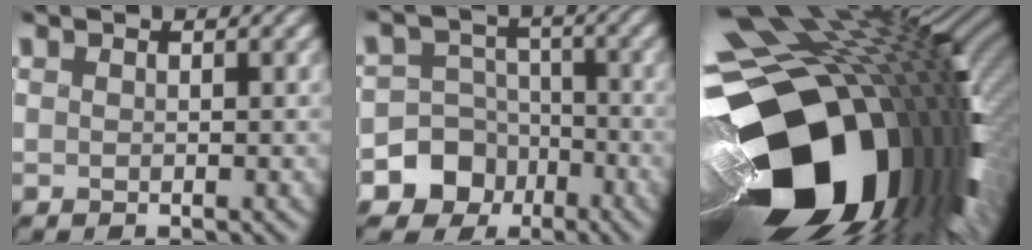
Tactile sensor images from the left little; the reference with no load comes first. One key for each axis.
{"total": 8.0, "fx": -5.0, "fy": 6.2, "fz": 0.6, "tx": 0.003, "ty": -0.017, "tz": -0.102}
{"total": 21.1, "fx": -6.9, "fy": 13.2, "fz": 15.0, "tx": -0.286, "ty": -0.038, "tz": -0.096}